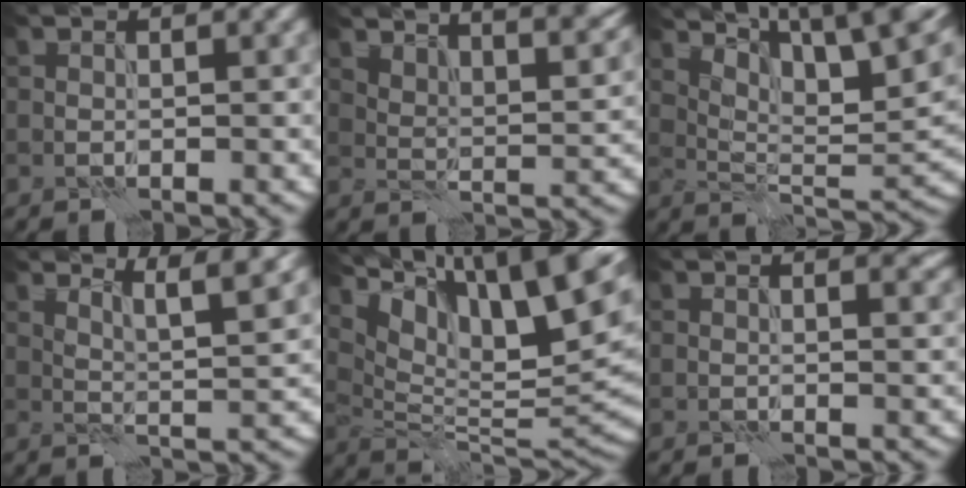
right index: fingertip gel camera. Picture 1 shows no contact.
{"total": 10.4, "force": [7.9, 3.6, 5.8], "torque": [-0.065, 0.023, 0.089]}
{"total": 13.8, "force": [8.2, 4.8, 10.1], "torque": [-0.146, 0.015, 0.107]}
{"total": 6.4, "force": [4.5, 1.4, 4.3], "torque": [-0.060, 0.004, 0.063]}
{"total": 15.9, "force": [8.3, 6.3, 12.0], "torque": [-0.192, 0.026, 0.145]}
{"total": 5.2, "force": [3.0, 2.4, 3.5], "torque": [-0.014, 0.026, 0.019]}